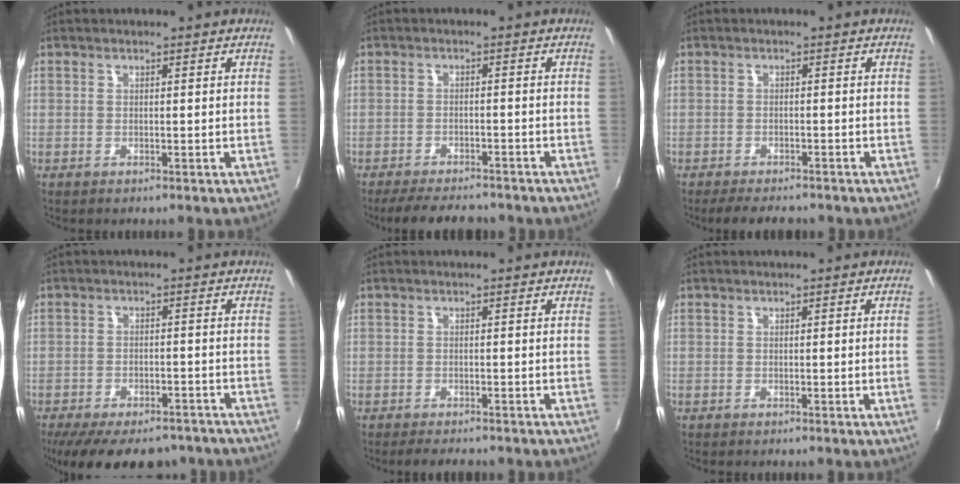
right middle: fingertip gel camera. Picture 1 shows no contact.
{"total": 9.1, "force": [-7.8, 2.9, 3.7], "torque": [-0.089, -0.006, -0.116]}
{"total": 5.9, "force": [-5.0, 1.8, 2.5], "torque": [-0.062, -0.010, -0.078]}
{"total": 17.3, "force": [-13.3, 7.1, 8.3], "torque": [-0.171, -0.015, -0.181]}
{"total": 3.3, "force": [-2.9, 0.9, 1.3], "torque": [-0.033, -0.006, -0.046]}
{"total": 0.9, "force": [-0.1, -0.5, 0.8], "torque": [-0.005, -0.007, -0.003]}